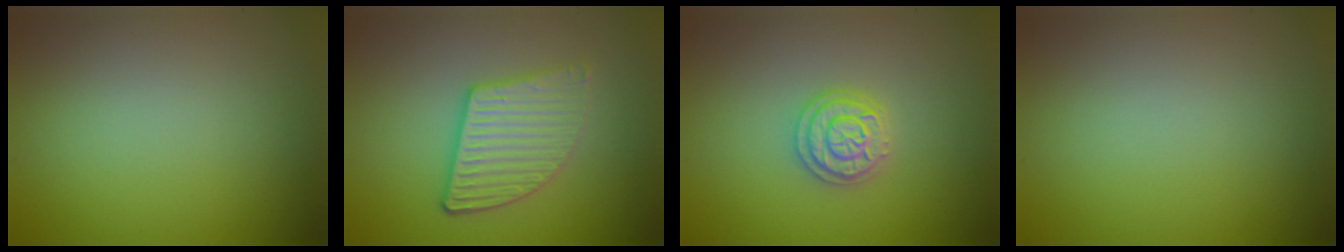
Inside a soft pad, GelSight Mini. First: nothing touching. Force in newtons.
{"total": 3.8, "press": 3.2, "slide": 2.0}
{"total": 2.3, "press": 2.3, "slide": 0.5}
{"total": 0.0}